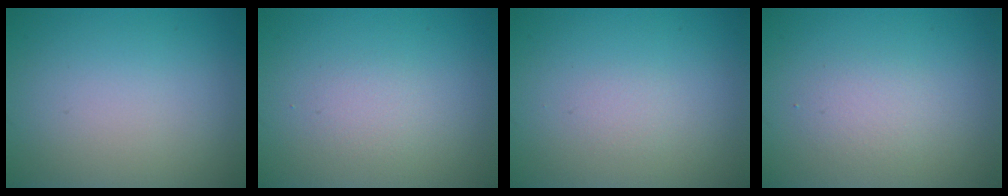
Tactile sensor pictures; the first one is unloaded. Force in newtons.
{"total": 1.2, "press": 1.2, "slide": 0.0}
{"total": 0.5, "press": 0.5, "slide": 0.1}
{"total": 1.6, "press": 1.6, "slide": 0.3}